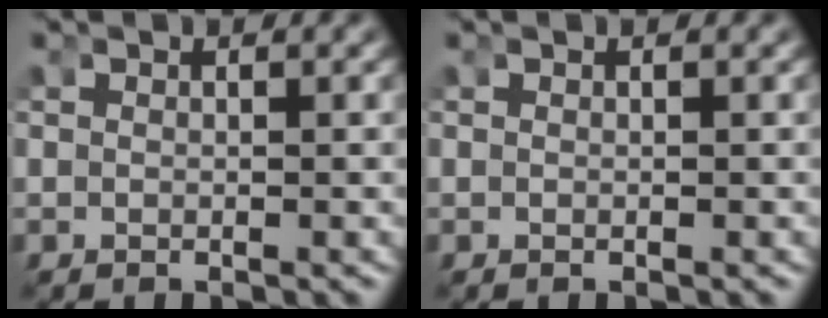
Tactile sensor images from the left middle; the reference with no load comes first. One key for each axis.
{"total": 0.0}